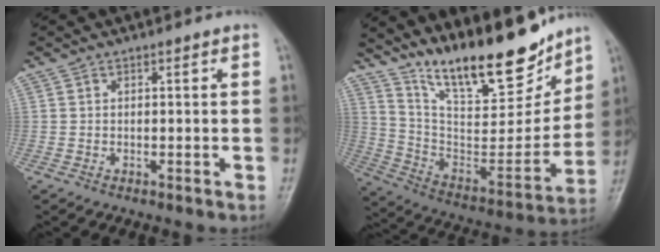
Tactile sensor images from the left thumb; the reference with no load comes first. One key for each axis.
{"total": 22.5, "fx": 17.4, "fy": 6.7, "fz": 12.6, "tx": -0.155, "ty": -0.096, "tz": 0.301}